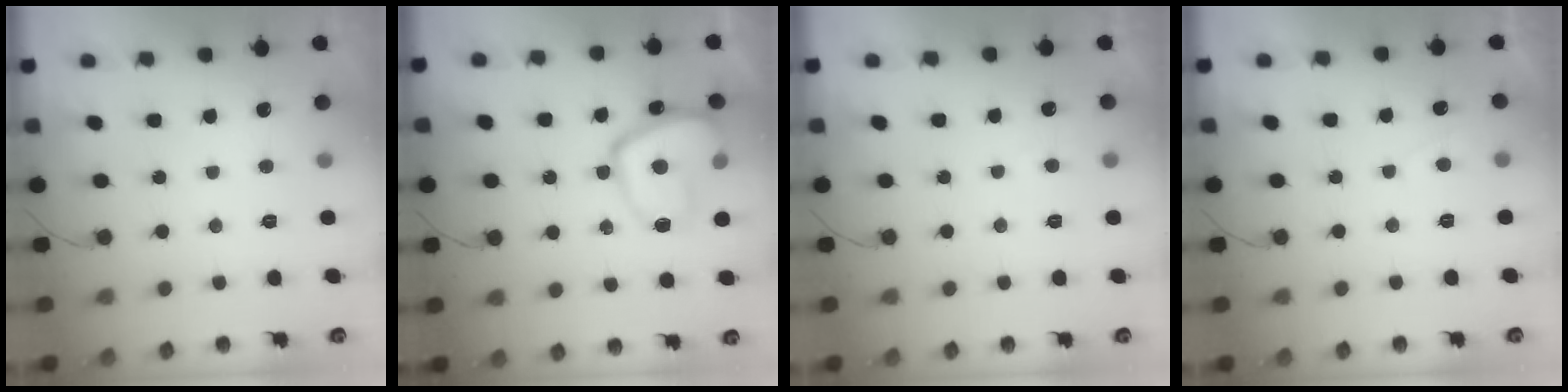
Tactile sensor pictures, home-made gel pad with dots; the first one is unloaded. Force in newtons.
{"total": 16.0, "press": 15.9, "slide": 1.3}
{"total": 0.0}
{"total": 0.9, "press": 0.7, "slide": 0.5}